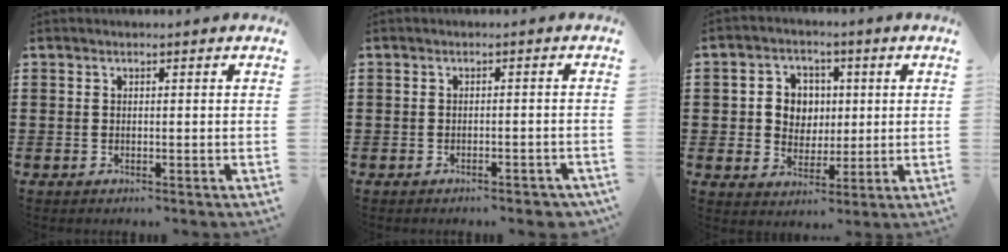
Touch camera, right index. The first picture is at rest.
{"total": 1.4, "force": [-1.2, 0.0, 0.5], "torque": [-0.013, -0.003, -0.024]}
{"total": 5.6, "force": [0.7, 5.2, 1.9], "torque": [-0.052, 0.015, 0.010]}